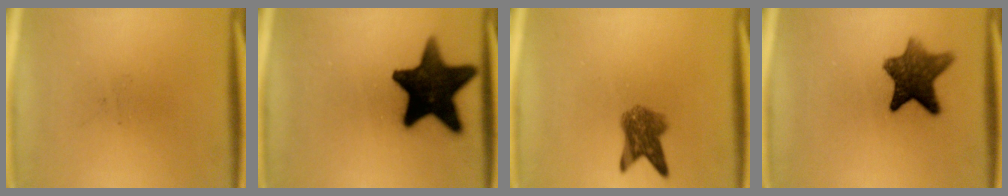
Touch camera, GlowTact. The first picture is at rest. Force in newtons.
{"total": 17.4}
{"total": 5.2}
{"total": 9.2}